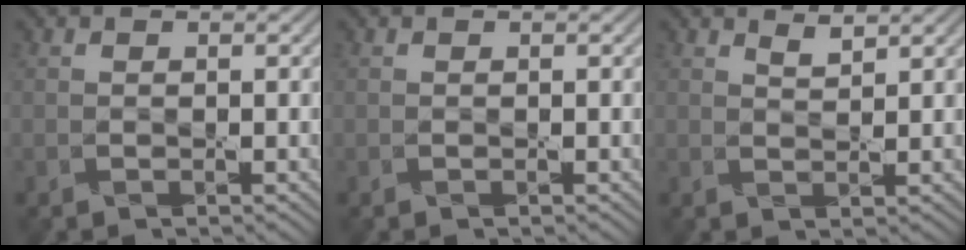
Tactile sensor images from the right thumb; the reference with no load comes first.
{"total": 0.0}
{"total": 1.7, "force": [1.5, 0.1, 0.7], "torque": [-0.021, 0.000, 0.033]}